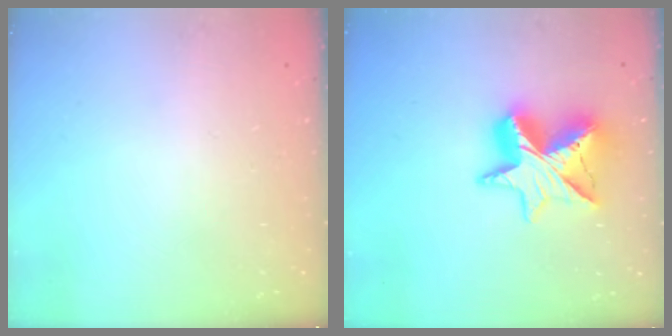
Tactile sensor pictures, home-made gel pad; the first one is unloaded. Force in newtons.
{"total": 14.6, "press": 14.6, "slide": 1.3}